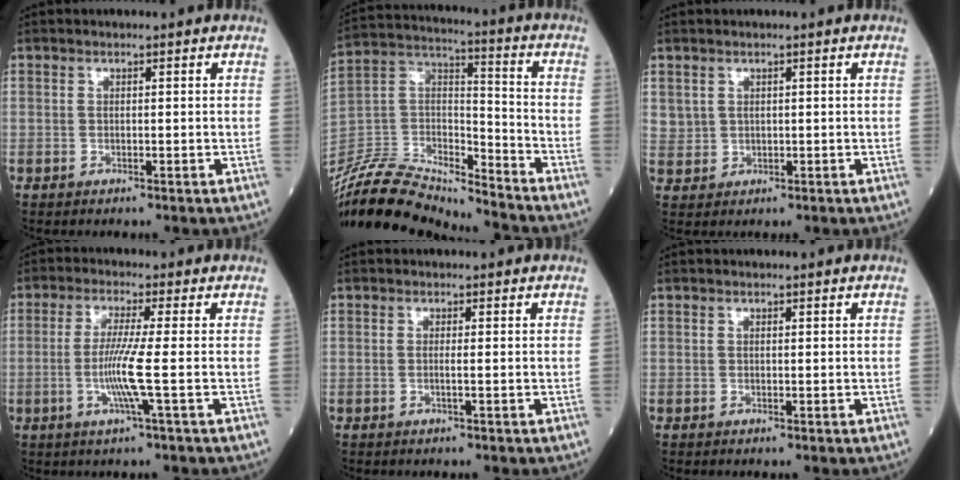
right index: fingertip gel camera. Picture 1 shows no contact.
{"total": 19.6, "force": [-18.8, 1.9, 4.9], "torque": [-0.094, 0.031, -0.339]}
{"total": 2.9, "force": [1.3, 2.6, 0.6], "torque": [-0.007, 0.004, 0.033]}
{"total": 6.3, "force": [-1.2, -1.0, 6.1], "torque": [-0.126, -0.011, -0.029]}
{"total": 0.9, "force": [-0.2, -0.2, 0.9], "torque": [-0.020, -0.001, -0.005]}
{"total": 0.0}